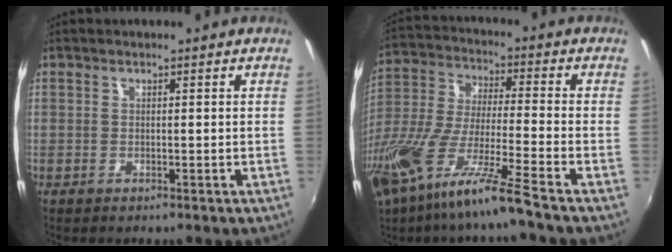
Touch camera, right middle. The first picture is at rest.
{"total": 17.5, "force": [-11.7, 0.5, 12.9], "torque": [-0.255, -0.041, -0.222]}